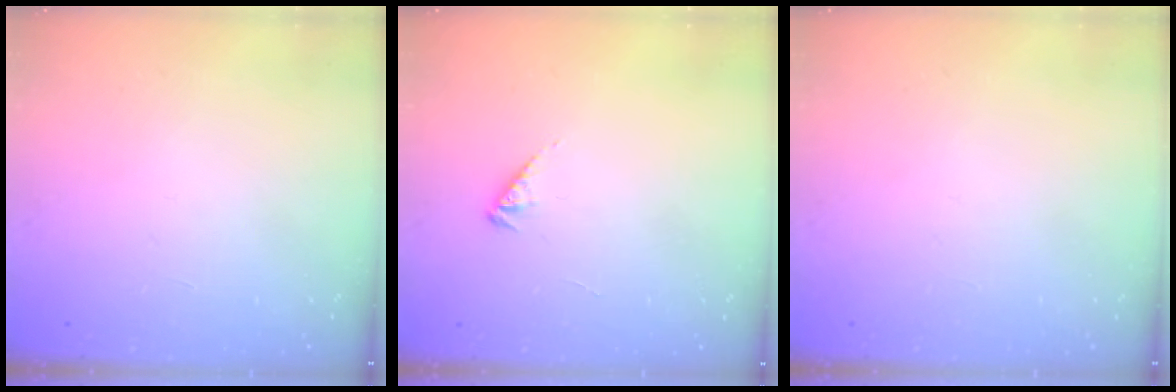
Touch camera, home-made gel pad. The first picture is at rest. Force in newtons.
{"total": 2.3, "press": 2.3, "slide": 0.5}
{"total": 0.0}